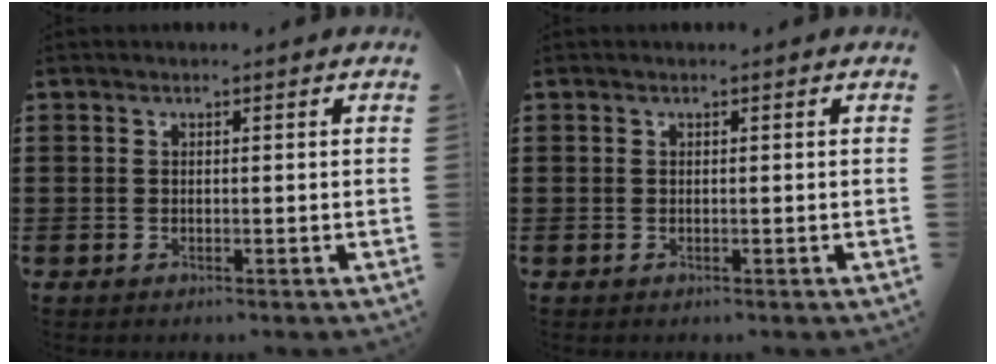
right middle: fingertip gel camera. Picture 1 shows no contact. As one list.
[{"total": 0.0}]